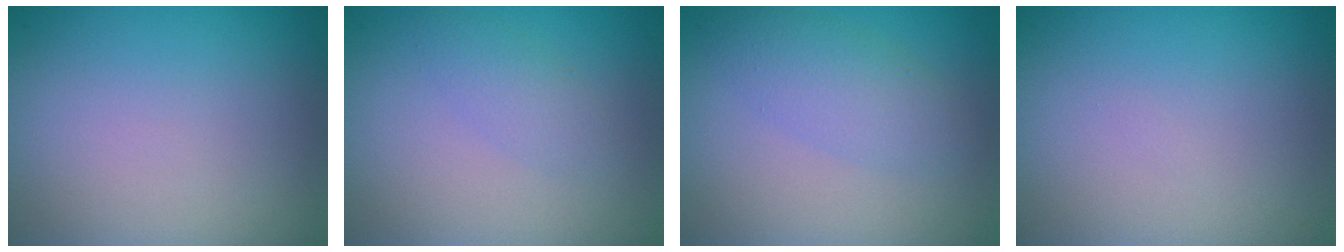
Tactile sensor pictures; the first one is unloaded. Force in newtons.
{"total": 1.7, "press": 1.7, "slide": 0.0}
{"total": 3.1, "press": 3.1, "slide": 0.0}
{"total": 0.0}